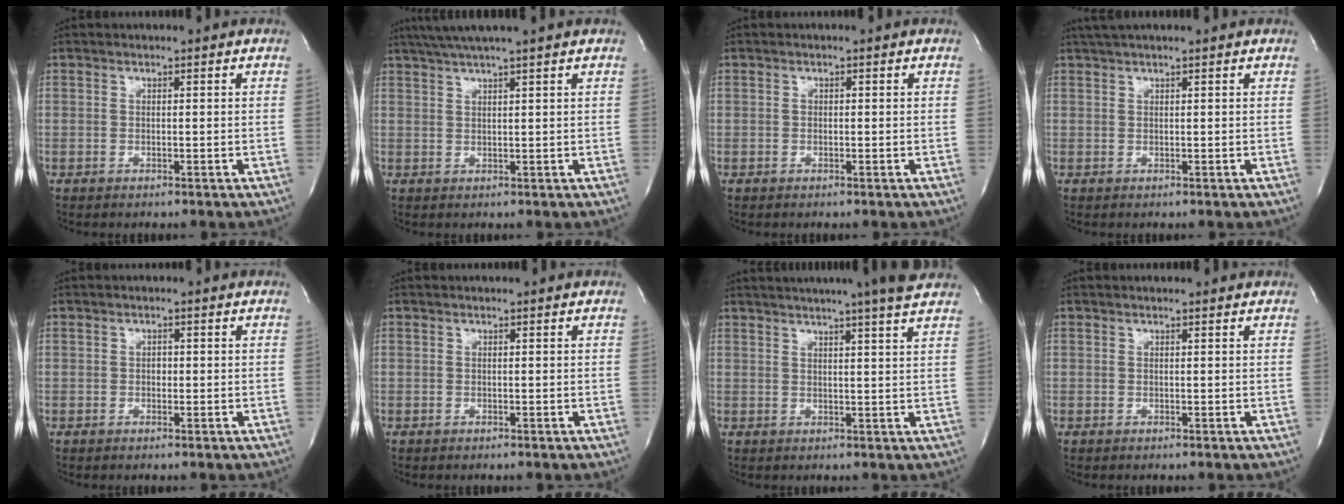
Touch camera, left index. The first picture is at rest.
{"total": 5.6, "force": [4.4, -1.4, 3.1], "torque": [-0.050, 0.017, 0.074]}
{"total": 0.6, "force": [-0.5, 0.3, 0.0], "torque": [-0.001, -0.004, -0.008]}
{"total": 3.2, "force": [2.7, -0.4, 1.7], "torque": [-0.023, 0.027, 0.047]}
{"total": 0.9, "force": [-0.5, 0.6, 0.3], "torque": [-0.005, -0.003, -0.010]}
{"total": 0.0}
{"total": 11.5, "force": [9.9, -0.8, 5.8], "torque": [-0.096, 0.000, 0.113]}
{"total": 0.8, "force": [0.8, 0.1, 0.0], "torque": [-0.011, 0.002, 0.005]}